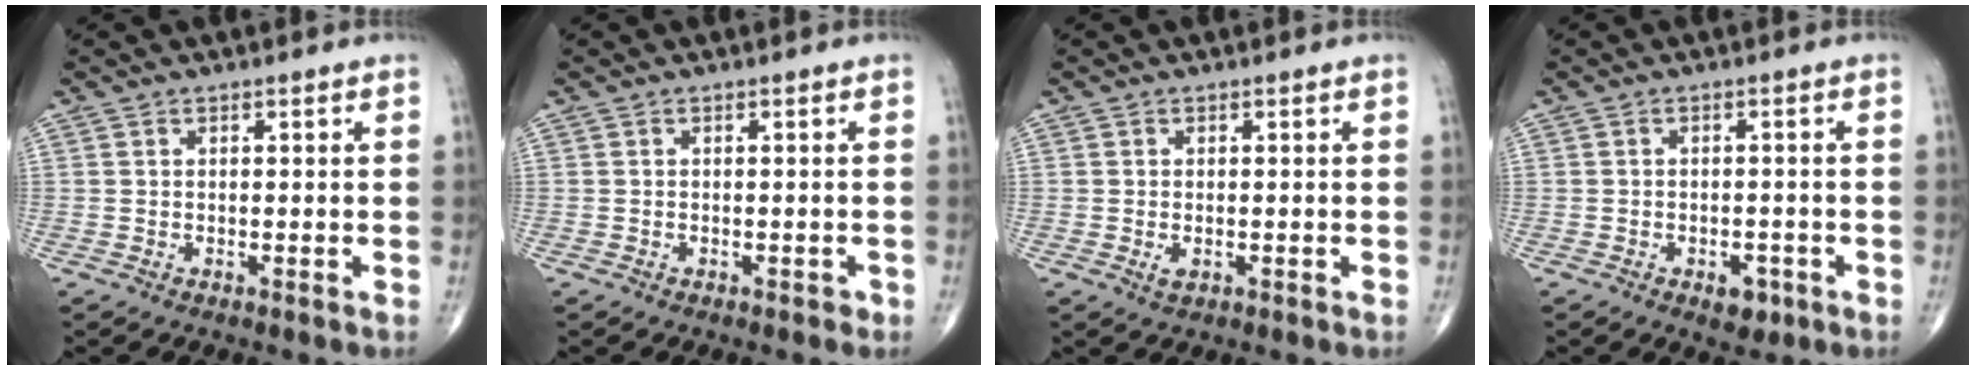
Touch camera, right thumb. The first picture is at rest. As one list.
[{"total": 0.6, "force": [-0.3, 0.4, 0.3], "torque": [-0.004, 0.004, -0.002]}, {"total": 1.7, "force": [-0.3, 0.9, 1.3], "torque": [-0.024, -0.003, -0.005]}, {"total": 3.8, "force": [-1.8, 2.3, 2.5], "torque": [-0.020, 0.006, -0.021]}]